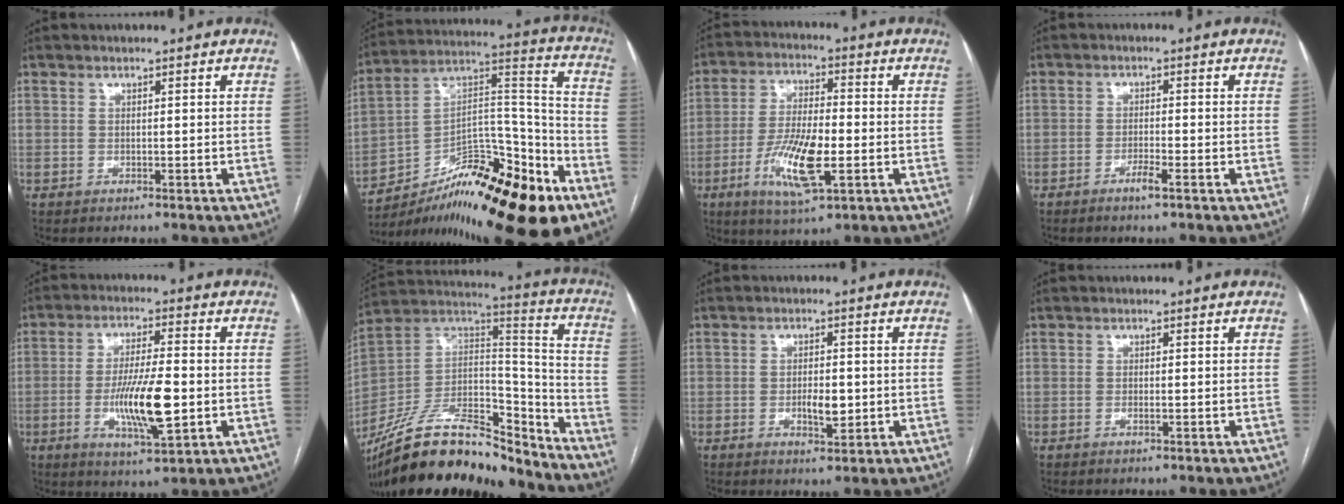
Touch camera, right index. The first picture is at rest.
{"total": 25.3, "force": [-15.8, 5.6, 19.0], "torque": [-0.264, 0.025, -0.247]}
{"total": 11.7, "force": [-3.6, 2.8, 10.7], "torque": [-0.214, -0.010, -0.063]}
{"total": 2.5, "force": [-1.7, 0.0, 1.9], "torque": [-0.038, -0.002, -0.030]}
{"total": 11.1, "force": [-2.2, 1.8, 10.8], "torque": [-0.201, -0.012, -0.036]}
{"total": 26.2, "force": [-22.1, 7.4, 12.1], "torque": [-0.225, 0.024, -0.371]}
{"total": 3.8, "force": [-0.7, 1.4, 3.5], "torque": [-0.060, -0.001, -0.008]}
{"total": 0.7, "force": [-0.3, 0.1, 0.6], "torque": [-0.015, -0.001, -0.005]}